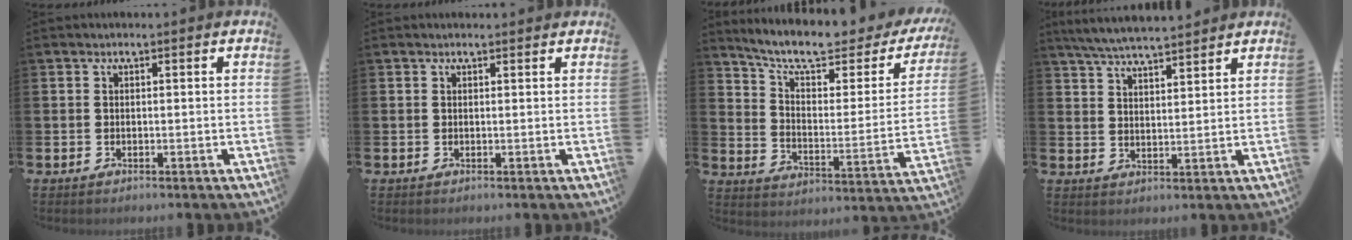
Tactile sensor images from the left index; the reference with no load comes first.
{"total": 0.6, "force": [0.6, 0.1, 0.2], "torque": [0.006, -0.001, 0.008]}
{"total": 9.9, "force": [8.0, 2.6, 5.0], "torque": [-0.121, -0.051, 0.132]}
{"total": 5.8, "force": [5.6, 0.3, 1.2], "torque": [-0.048, -0.022, 0.104]}